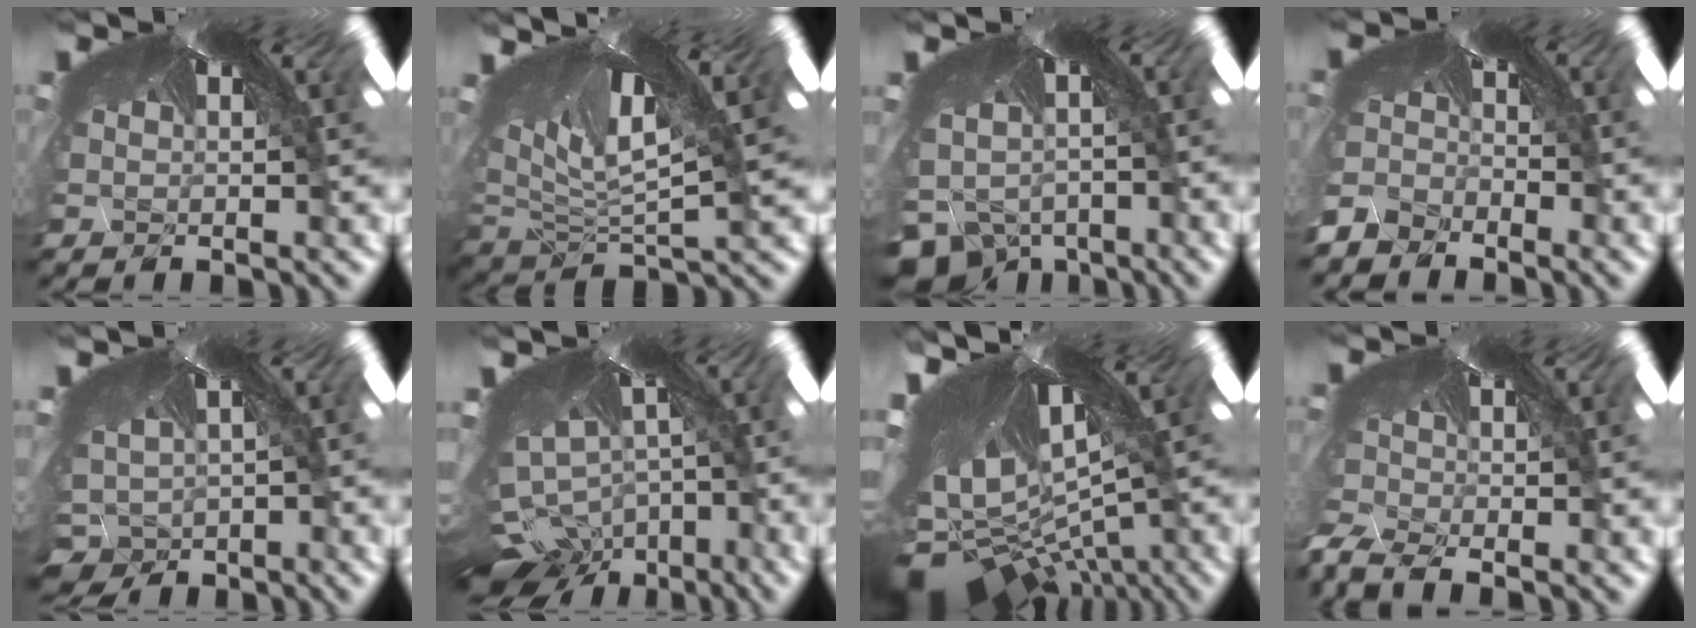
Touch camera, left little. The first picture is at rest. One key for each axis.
{"total": 3.6, "fx": -3.2, "fy": 0.8, "fz": 1.2, "tx": -0.071, "ty": -0.053, "tz": -0.023}
{"total": 8.0, "fx": -7.5, "fy": 2.8, "fz": -0.5, "tx": -0.024, "ty": -0.082, "tz": -0.083}
{"total": 8.5, "fx": -8.4, "fy": 1.5, "fz": 0.5, "tx": -0.032, "ty": -0.046, "tz": -0.126}
{"total": 5.2, "fx": -5.0, "fy": 1.1, "fz": -0.8, "tx": -0.024, "ty": -0.063, "tz": -0.037}
{"total": 10.4, "fx": -10.2, "fy": 1.9, "fz": -0.2, "tx": -0.003, "ty": -0.080, "tz": -0.144}
{"total": 8.3, "fx": -8.0, "fy": 1.5, "fz": 1.5, "tx": -0.066, "ty": -0.118, "tz": -0.086}
{"total": 7.5, "fx": -7.3, "fy": 0.7, "fz": 1.3, "tx": -0.046, "ty": -0.087, "tz": -0.085}